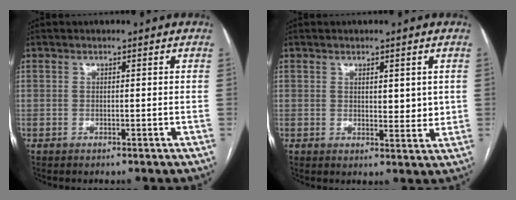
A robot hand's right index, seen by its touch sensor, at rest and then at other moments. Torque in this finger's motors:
{"motor_torque": [-0.15, 0.02, -0.07, 0.00]}